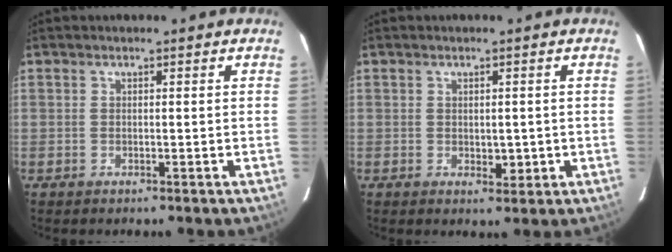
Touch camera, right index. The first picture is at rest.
{"total": 2.3, "force": [-0.2, 1.4, 1.9], "torque": [-0.023, -0.003, 0.003]}